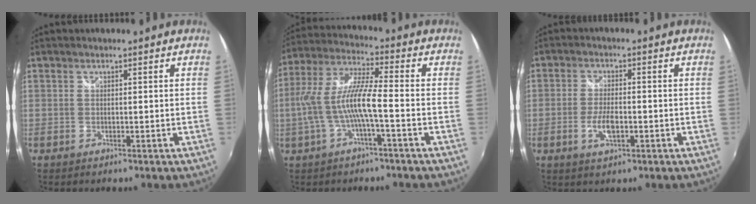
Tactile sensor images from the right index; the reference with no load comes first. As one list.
[{"total": 10.8, "force": [-2.6, 1.2, 10.4], "torque": [-0.211, 0.002, -0.042]}, {"total": 5.3, "force": [-1.7, 1.9, 4.7], "torque": [-0.098, -0.005, -0.031]}]